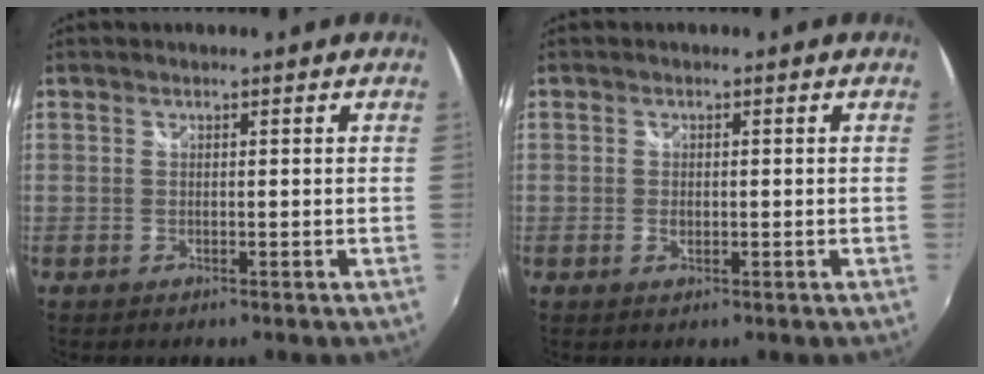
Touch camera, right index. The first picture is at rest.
{"total": 1.5, "force": [-0.4, 0.9, 1.1], "torque": [-0.021, 0.000, -0.007]}